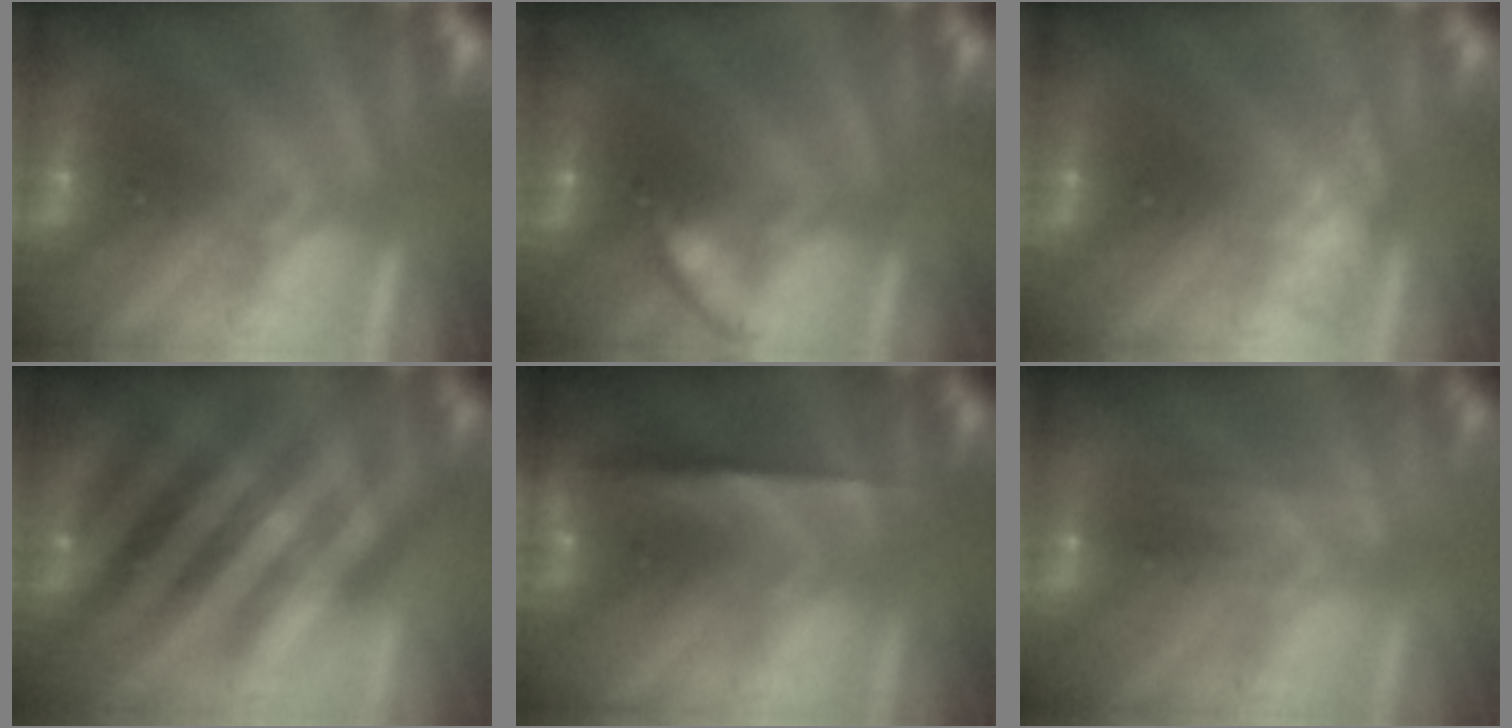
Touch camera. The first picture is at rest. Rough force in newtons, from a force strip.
{"total": 2.1}
{"total": 2.5}
{"total": 2.3}
{"total": 8.5}
{"total": 2.4}